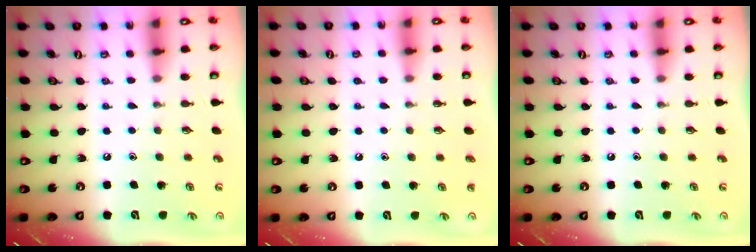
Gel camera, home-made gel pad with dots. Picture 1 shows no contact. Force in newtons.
{"total": 0.7, "press": 0.7, "slide": 0.0}
{"total": 0.0}